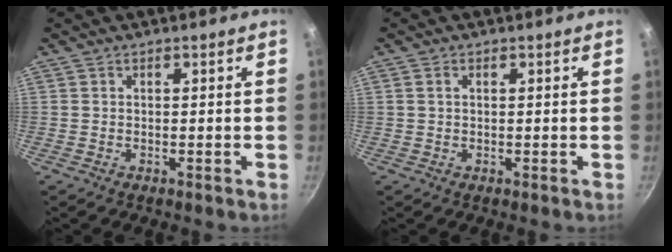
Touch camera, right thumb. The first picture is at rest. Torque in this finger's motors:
{"motor_torque": [-0.01, -0.16, -0.08, 0.31, 0.06]}